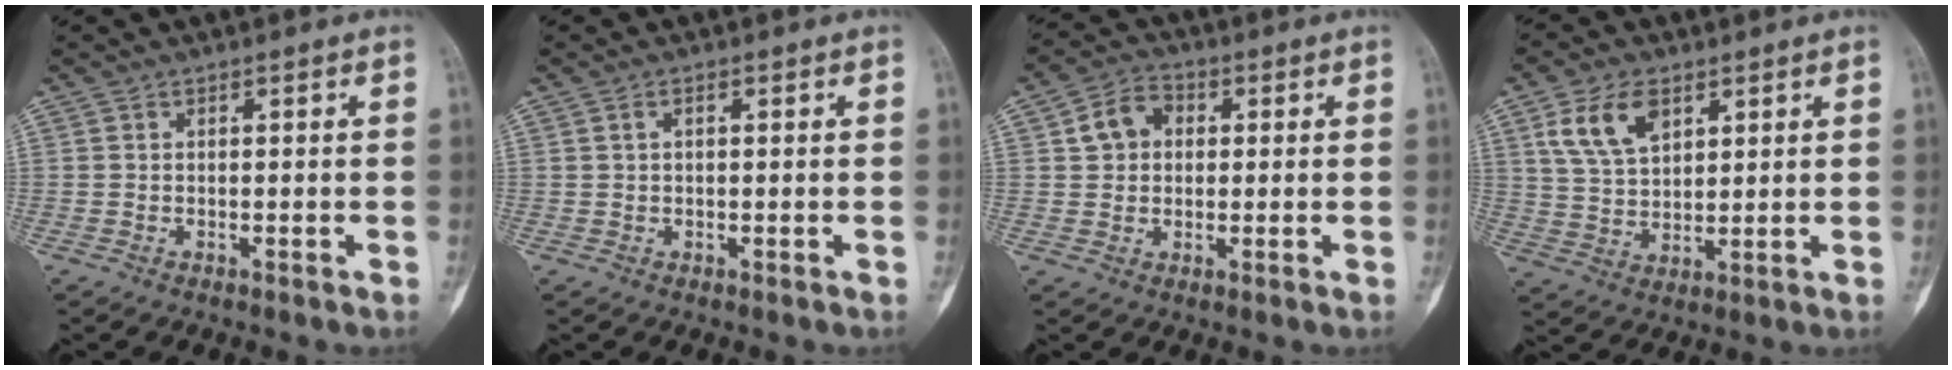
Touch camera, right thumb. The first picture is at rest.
{"total": 0.9, "force": [0.3, 0.4, 0.8], "torque": [-0.017, 0.004, 0.004]}
{"total": 6.3, "force": [1.2, 5.1, 3.5], "torque": [-0.045, 0.011, 0.013]}
{"total": 9.4, "force": [4.4, 5.6, 6.2], "torque": [-0.104, -0.013, 0.089]}